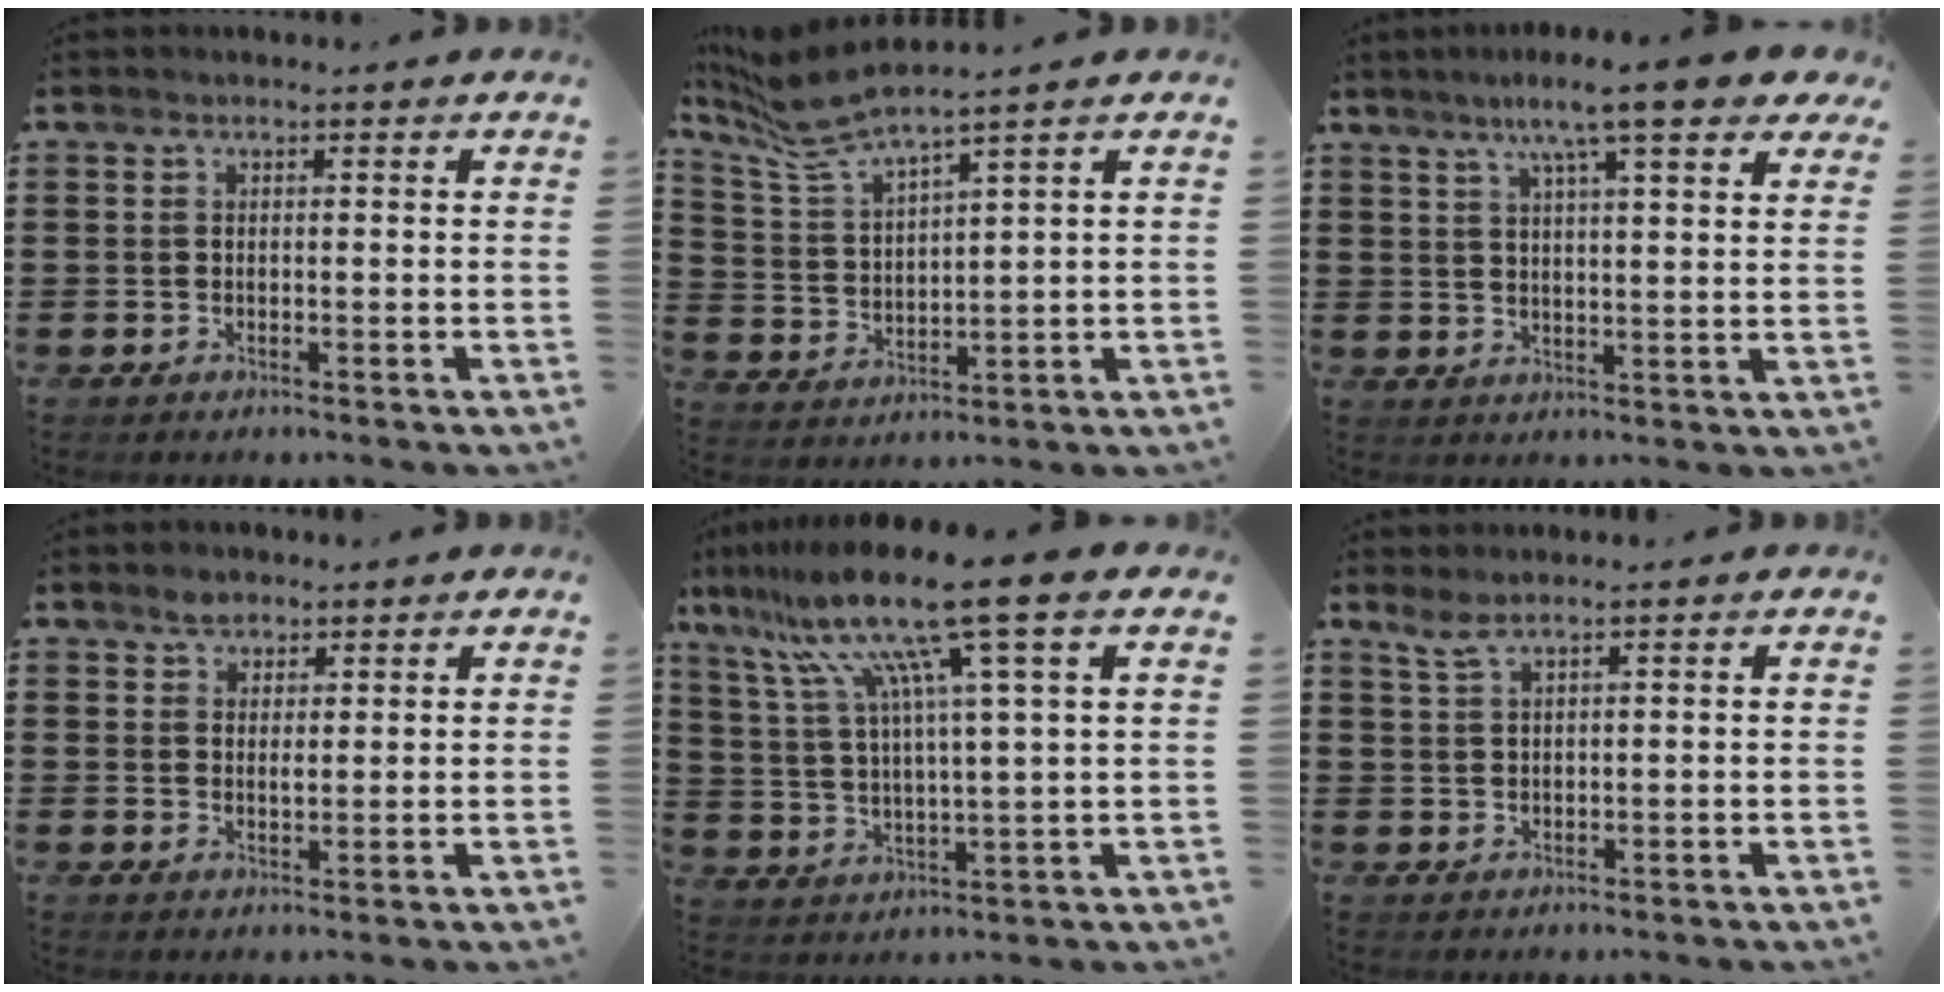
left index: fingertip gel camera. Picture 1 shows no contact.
{"total": 5.4, "force": [4.7, 0.3, 2.7], "torque": [-0.076, -0.025, 0.078]}
{"total": 9.5, "force": [6.7, 0.6, 6.6], "torque": [-0.130, -0.010, 0.112]}
{"total": 2.5, "force": [1.9, 1.4, 0.9], "torque": [-0.012, 0.000, 0.034]}
{"total": 14.8, "force": [9.2, -0.2, 11.6], "torque": [-0.265, -0.032, 0.141]}
{"total": 1.9, "force": [1.5, 0.2, 1.3], "torque": [-0.028, 0.001, 0.027]}